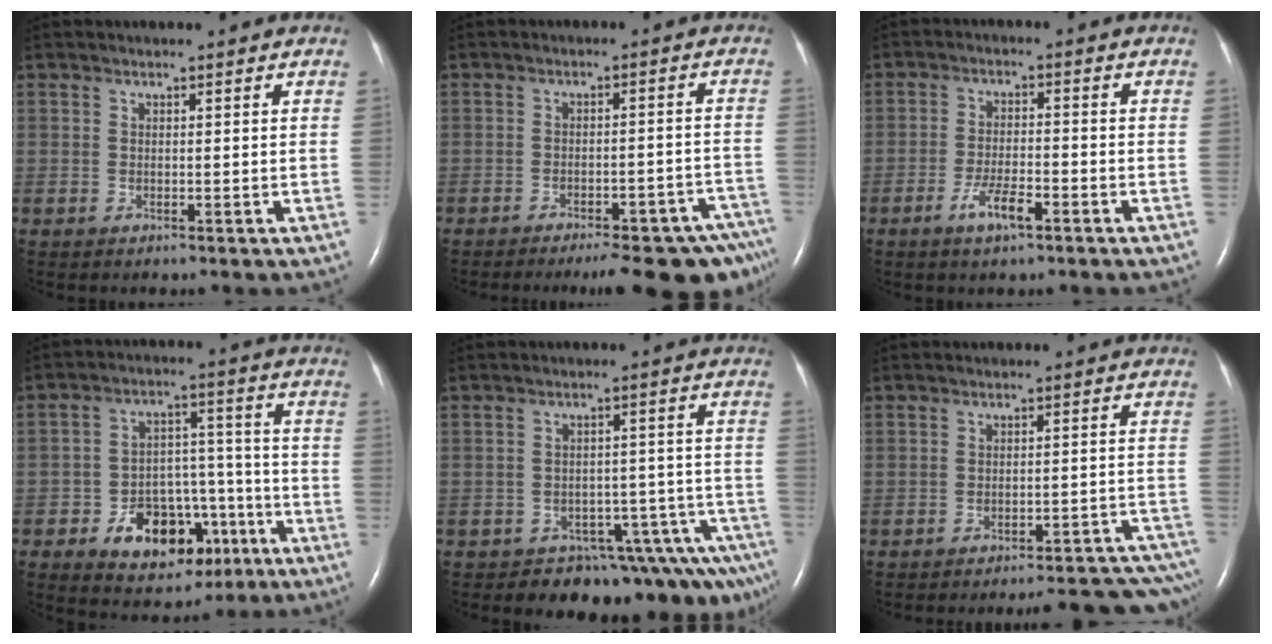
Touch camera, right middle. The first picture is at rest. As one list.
[{"total": 15.6, "force": [-13.1, 3.1, 8.0], "torque": [-0.048, 0.020, -0.156]}, {"total": 4.8, "force": [-2.8, 1.0, 3.7], "torque": [-0.077, -0.001, -0.051]}, {"total": 12.9, "force": [-6.2, 7.8, 8.3], "torque": [-0.124, 0.029, -0.082]}, {"total": 10.7, "force": [-9.1, 4.0, 3.9], "torque": [-0.018, 0.046, -0.111]}, {"total": 18.1, "force": [-17.1, 2.1, 5.5], "torque": [-0.023, 0.013, -0.194]}]